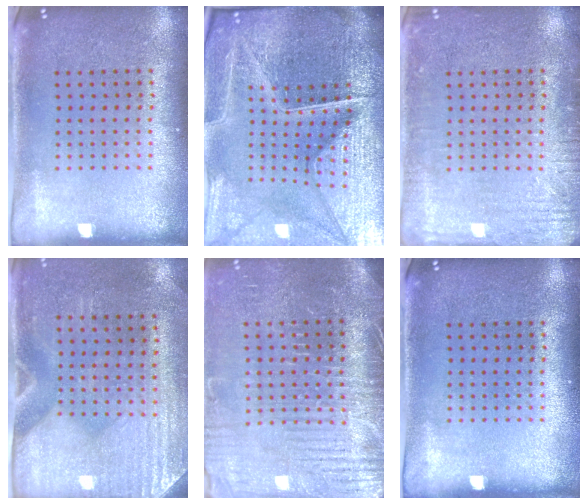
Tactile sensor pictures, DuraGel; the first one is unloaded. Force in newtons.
{"total": 6.5, "press": 5.9, "slide": 2.8}
{"total": 2.8, "press": 2.8, "slide": 0.4}
{"total": 3.0, "press": 2.6, "slide": 1.5}
{"total": 4.1, "press": 3.8, "slide": 1.4}
{"total": 0.0}